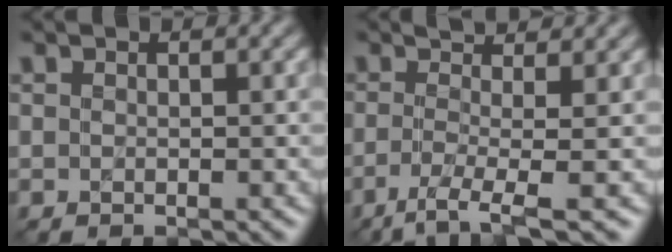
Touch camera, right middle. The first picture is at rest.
{"total": 4.6, "force": [-1.1, 1.0, 4.4], "torque": [-0.075, -0.003, -0.031]}